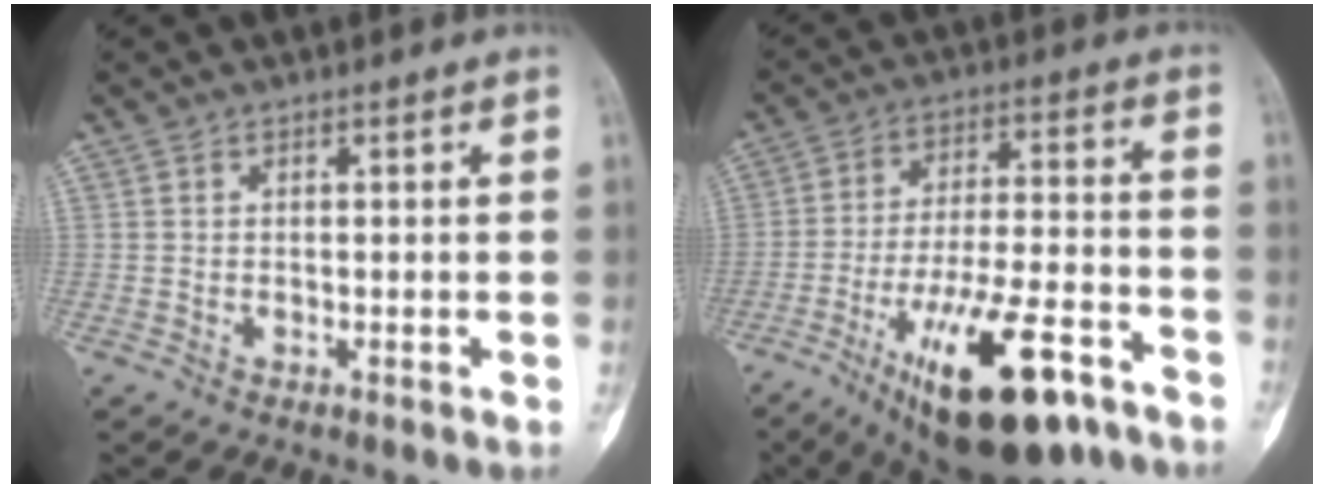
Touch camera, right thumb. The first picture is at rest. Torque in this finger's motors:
{"motor_torque": [0.67, 0.70, 1.87, -0.88, 0.56]}